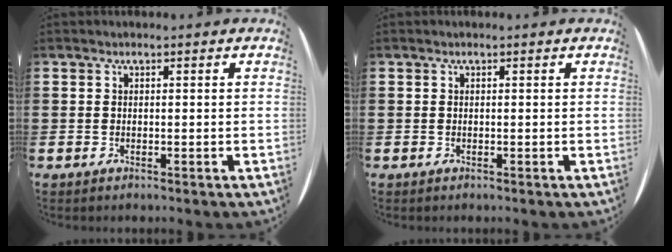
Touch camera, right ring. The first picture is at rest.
{"total": 0.0}